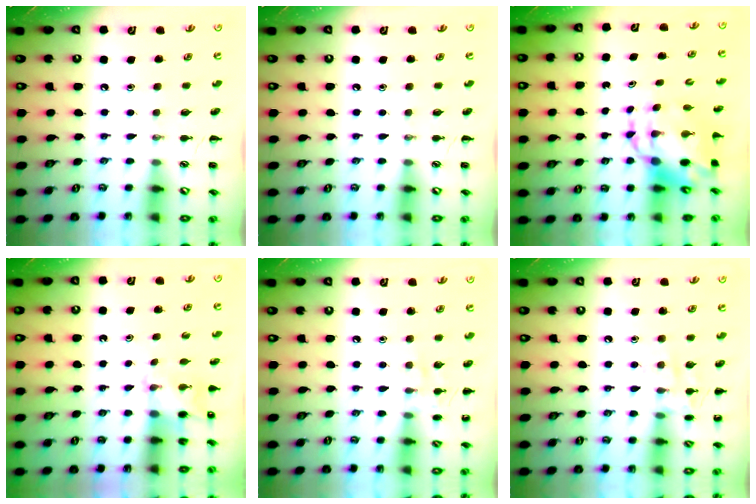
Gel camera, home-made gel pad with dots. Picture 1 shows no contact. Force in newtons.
{"total": 0.0}
{"total": 7.8, "press": 7.5, "slide": 2.0}
{"total": 4.0, "press": 3.8, "slide": 1.2}
{"total": 6.9, "press": 6.7, "slide": 1.8}
{"total": 8.5, "press": 8.4, "slide": 1.2}